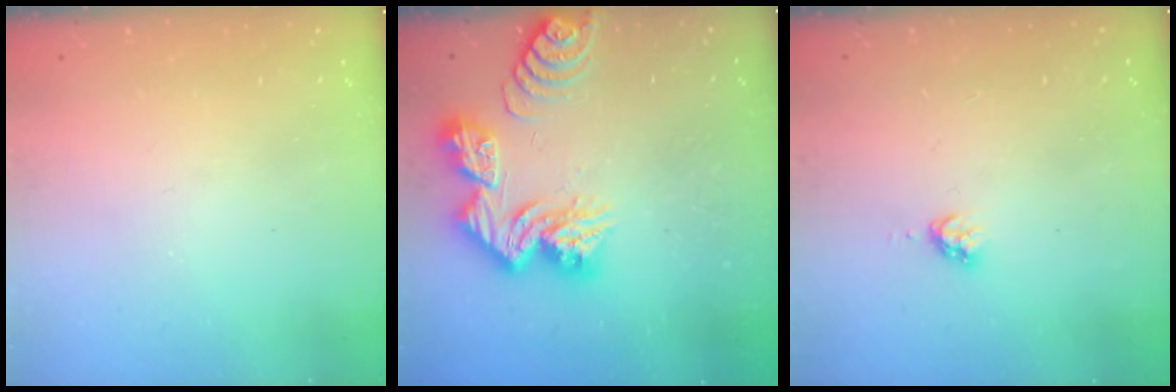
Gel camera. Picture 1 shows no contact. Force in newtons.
{"total": 14.3, "press": 14.3, "slide": 1.5}
{"total": 3.4, "press": 3.3, "slide": 0.3}